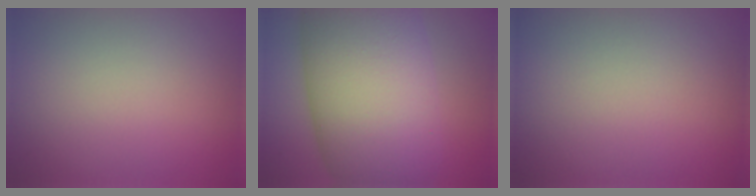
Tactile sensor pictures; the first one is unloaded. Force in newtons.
{"total": 15.9, "press": 15.9, "slide": 0.8}
{"total": 0.0}